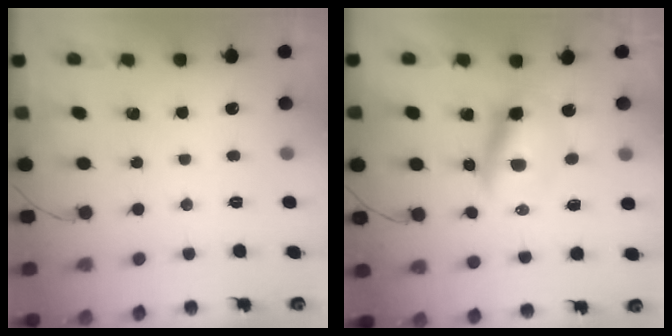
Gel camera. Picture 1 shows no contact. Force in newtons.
{"total": 7.1, "press": 6.8, "slide": 2.0}